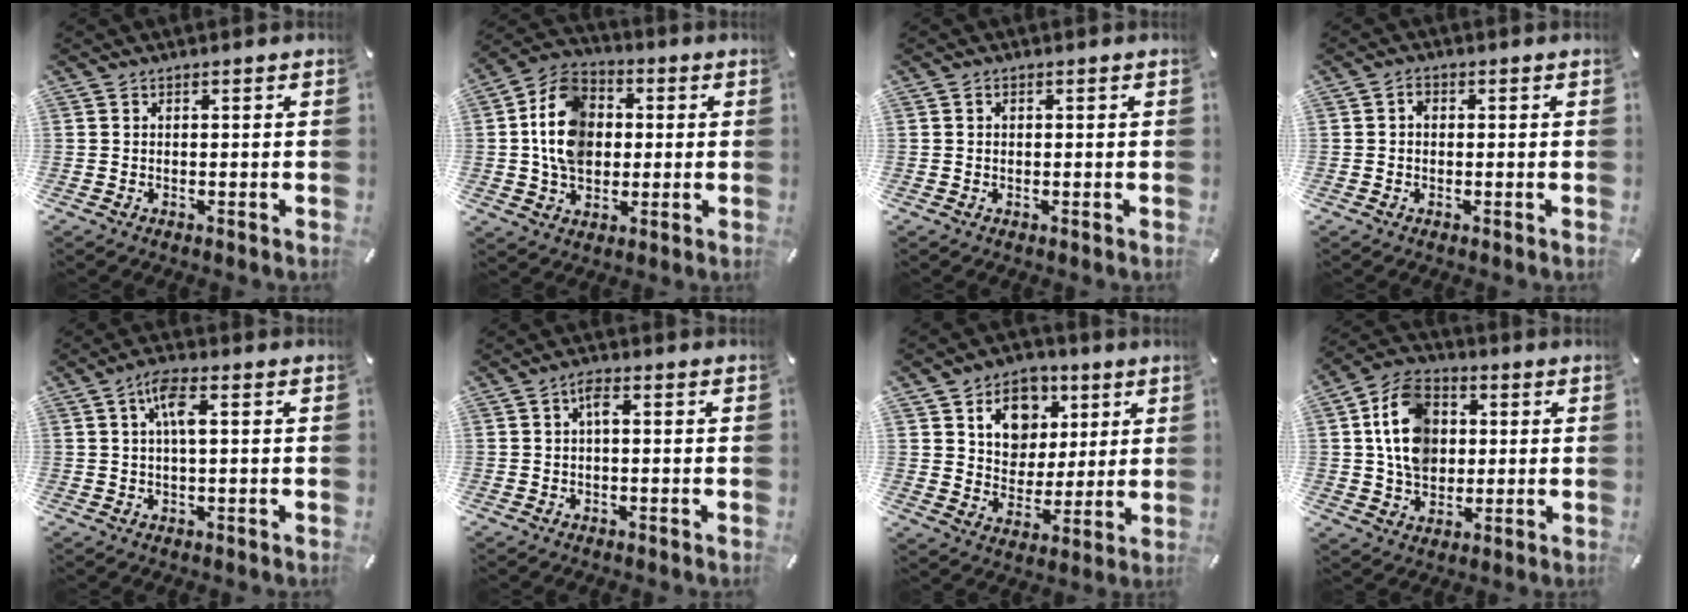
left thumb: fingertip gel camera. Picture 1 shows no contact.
{"total": 12.6, "force": [0.4, 10.2, 7.2], "torque": [-0.146, 0.019, 0.007]}
{"total": 0.7, "force": [0.1, 0.5, 0.4], "torque": [-0.010, 0.004, 0.001]}
{"total": 1.6, "force": [0.0, 1.3, 1.0], "torque": [-0.020, 0.007, -0.001]}
{"total": 5.8, "force": [1.1, 1.8, 5.4], "torque": [-0.099, 0.005, 0.015]}
{"total": 2.8, "force": [0.0, 1.1, 2.6], "torque": [-0.051, 0.011, -0.003]}
{"total": 11.3, "force": [4.8, 9.6, 3.5], "torque": [-0.048, -0.026, 0.087]}
{"total": 12.6, "force": [1.7, 10.2, 7.2], "torque": [-0.136, 0.015, 0.033]}